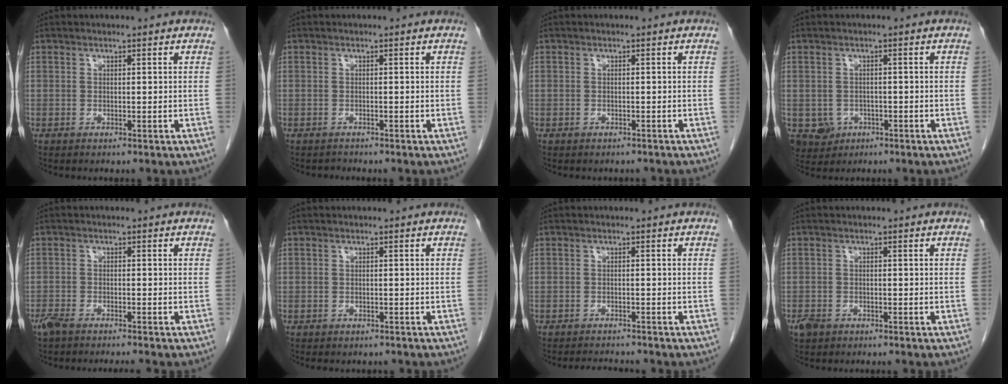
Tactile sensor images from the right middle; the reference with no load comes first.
{"total": 0.6, "force": [-0.6, 0.1, -0.2], "torque": [0.000, -0.003, -0.010]}
{"total": 1.9, "force": [-1.6, 1.1, 0.0], "torque": [-0.005, 0.002, -0.024]}
{"total": 4.6, "force": [-1.8, 4.1, 1.1], "torque": [-0.022, 0.001, -0.021]}
{"total": 5.6, "force": [-4.8, 0.6, 2.7], "torque": [-0.044, -0.009, -0.080]}
{"total": 2.8, "force": [-2.3, 1.5, 0.4], "torque": [-0.008, 0.002, -0.031]}
{"total": 2.9, "force": [-2.9, 0.2, 0.3], "torque": [-0.003, -0.010, -0.044]}
{"total": 2.2, "force": [-1.5, 1.3, 0.9], "torque": [-0.024, 0.000, -0.022]}